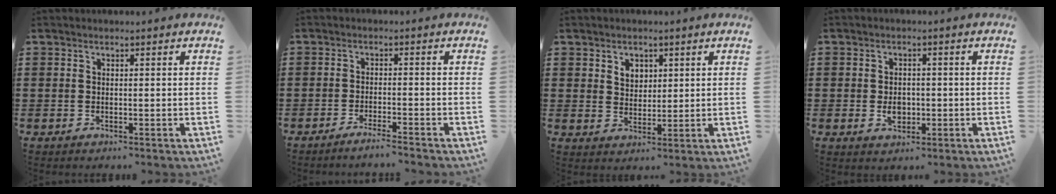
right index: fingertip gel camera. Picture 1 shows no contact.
{"total": 3.8, "force": [-3.6, -0.6, 1.2], "torque": [-0.020, -0.005, -0.070]}
{"total": 3.0, "force": [1.6, 2.3, 1.0], "torque": [-0.028, 0.009, 0.028]}
{"total": 3.0, "force": [-0.5, 2.3, 1.9], "torque": [-0.033, 0.001, -0.012]}